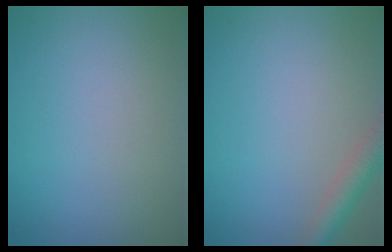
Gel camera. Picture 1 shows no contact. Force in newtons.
{"total": 2.9, "press": 2.9, "slide": 0.1}